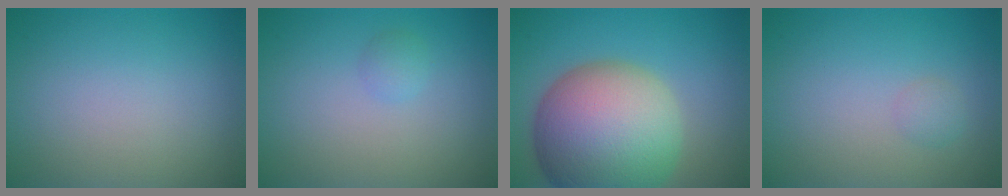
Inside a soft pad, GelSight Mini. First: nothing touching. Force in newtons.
{"total": 0.9, "press": 0.9, "slide": 0.0}
{"total": 15.0, "press": 14.9, "slide": 0.9}
{"total": 1.0, "press": 1.0, "slide": 0.0}